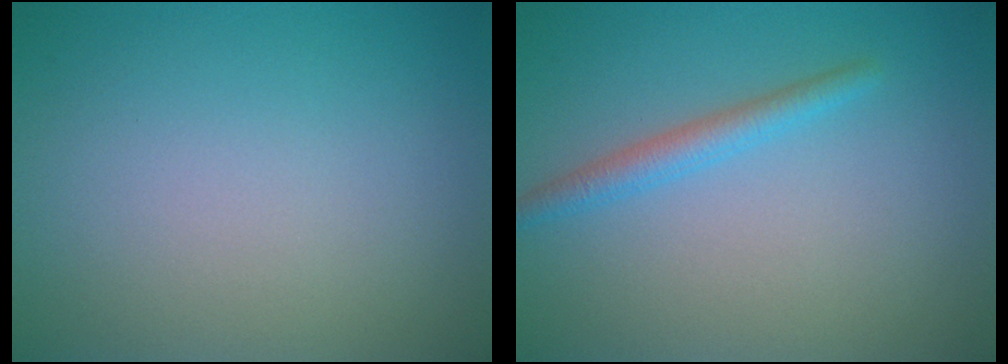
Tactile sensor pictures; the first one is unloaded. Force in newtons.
{"total": 2.0, "press": 2.0, "slide": 0.1}